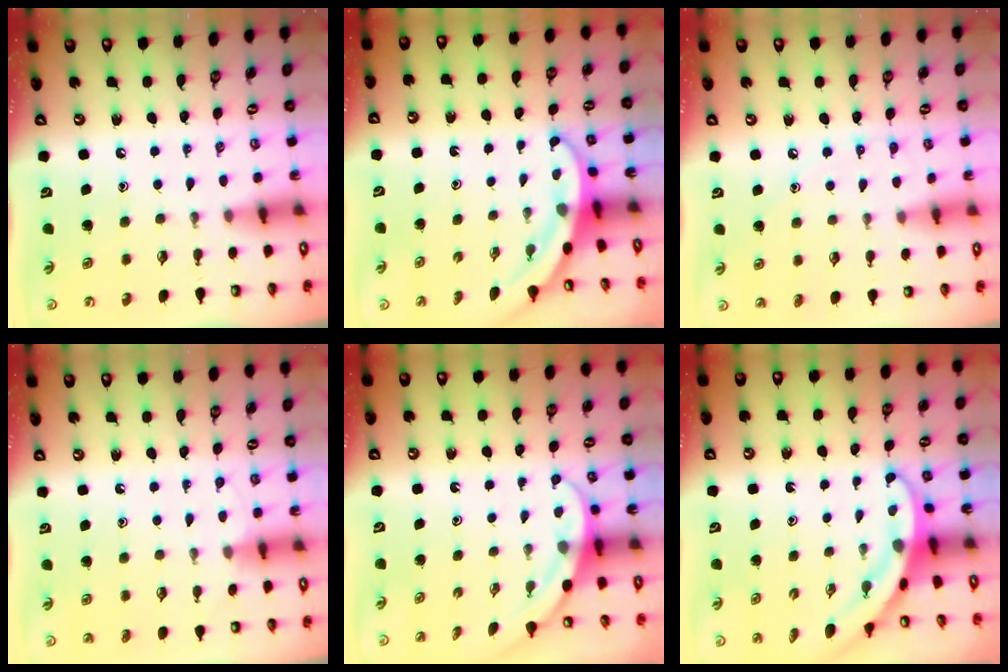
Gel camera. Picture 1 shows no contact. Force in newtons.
{"total": 3.5, "press": 3.5, "slide": 0.1}
{"total": 5.1, "press": 5.1, "slide": 0.4}
{"total": 2.7, "press": 2.7, "slide": 0.3}
{"total": 4.8, "press": 4.8, "slide": 0.3}
{"total": 3.8, "press": 3.8, "slide": 0.1}